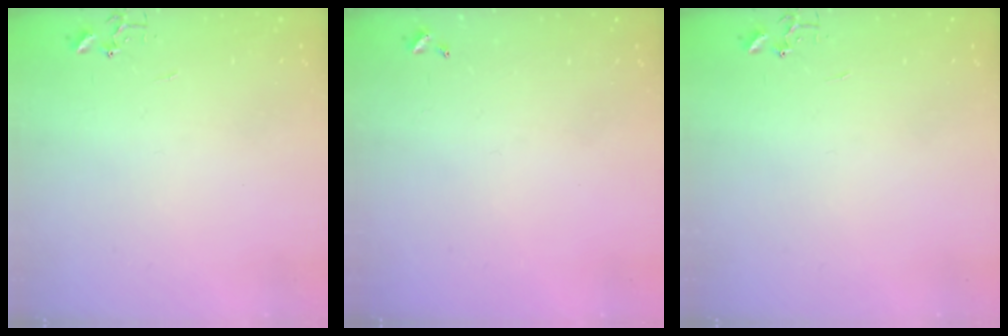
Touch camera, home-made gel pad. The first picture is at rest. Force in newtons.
{"total": 0.0}
{"total": 0.0}